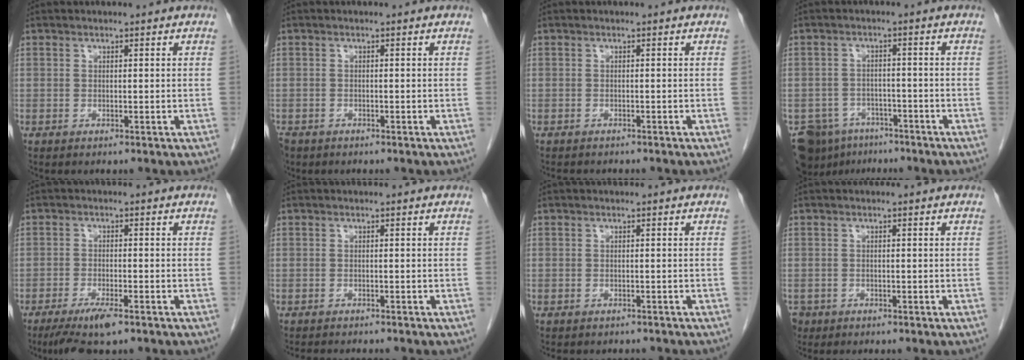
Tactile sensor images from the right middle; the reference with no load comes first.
{"total": 3.6, "force": [-2.6, 2.3, 0.9], "torque": [-0.020, -0.003, -0.046]}
{"total": 3.9, "force": [-3.4, 1.2, 1.5], "torque": [-0.021, -0.005, -0.041]}
{"total": 9.1, "force": [-6.5, 6.0, 1.9], "torque": [-0.041, 0.007, -0.090]}
{"total": 5.5, "force": [-3.8, 0.7, 3.9], "torque": [-0.074, -0.013, -0.065]}
{"total": 4.2, "force": [-3.8, 0.7, 1.5], "torque": [-0.018, -0.007, -0.052]}
{"total": 3.8, "force": [-3.3, 1.4, 0.9], "torque": [-0.011, 0.000, -0.039]}
{"total": 2.6, "force": [-1.8, 1.9, 0.2], "torque": [-0.004, 0.002, -0.031]}